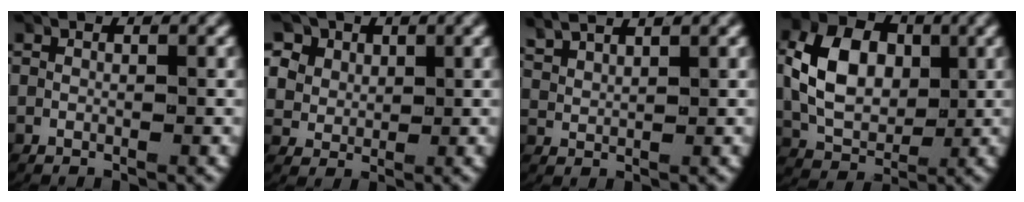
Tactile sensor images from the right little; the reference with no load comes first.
{"total": 6.0, "force": [2.4, 4.9, 2.4], "torque": [-0.058, -0.001, 0.040]}
{"total": 3.0, "force": [2.7, 0.9, 1.0], "torque": [-0.029, 0.007, 0.051]}
{"total": 7.3, "force": [0.7, 5.4, 4.9], "torque": [-0.099, -0.002, 0.011]}